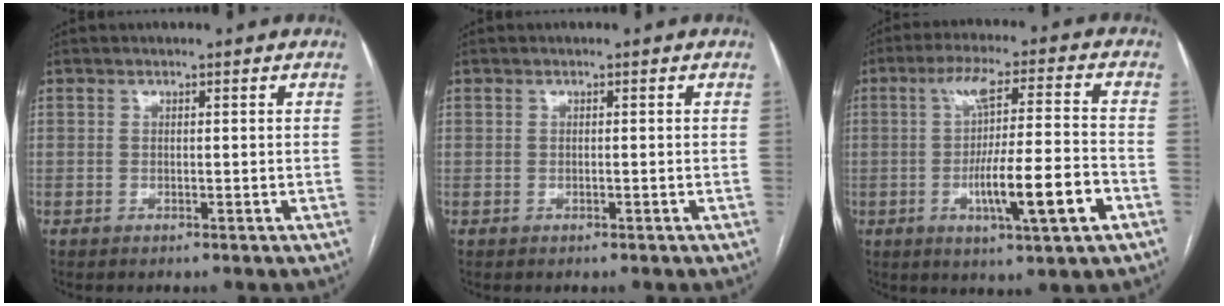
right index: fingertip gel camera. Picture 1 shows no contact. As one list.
[{"total": 0.0}, {"total": 13.2, "force": [-3.7, 0.0, 12.7], "torque": [-0.221, -0.009, -0.062]}]